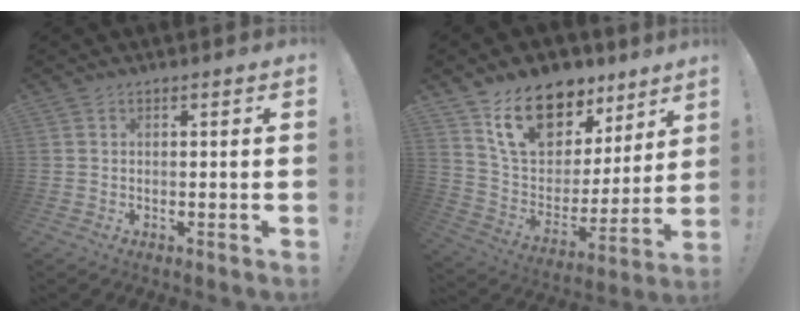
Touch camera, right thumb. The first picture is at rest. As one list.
[{"total": 18.8, "force": [12.4, 10.9, 9.0], "torque": [-0.146, -0.075, 0.229]}]